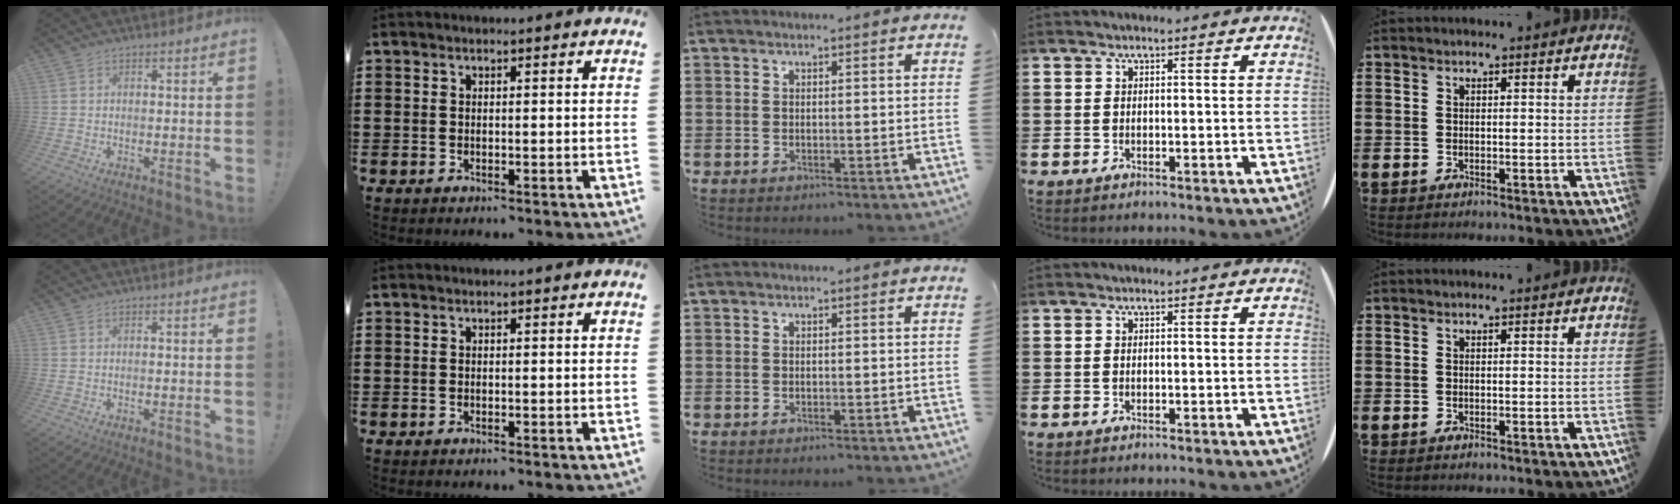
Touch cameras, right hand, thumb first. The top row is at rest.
{}